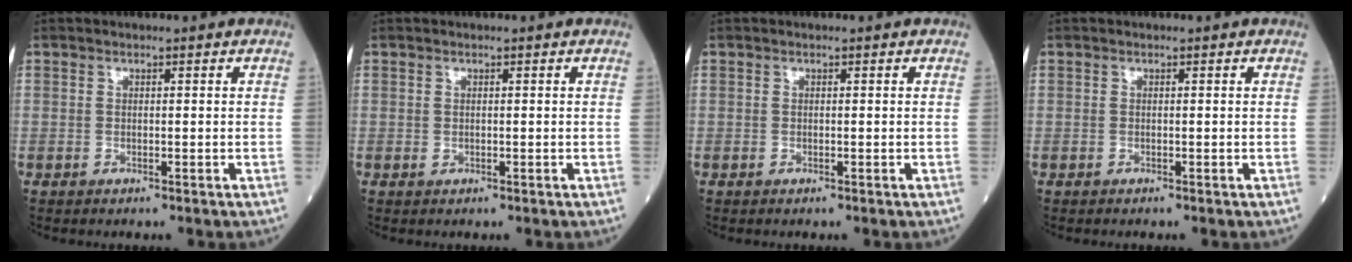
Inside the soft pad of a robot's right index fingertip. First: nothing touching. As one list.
[{"total": 0.0}, {"total": 0.0}, {"total": 0.0}]